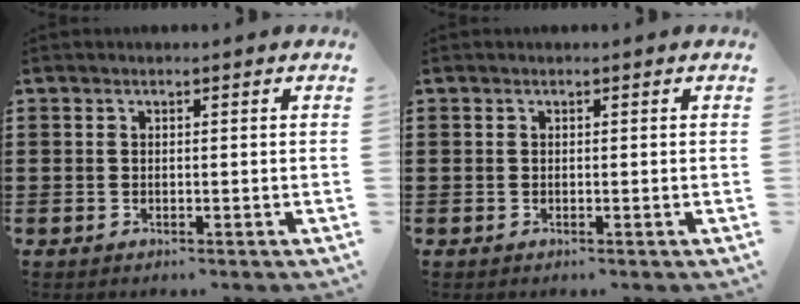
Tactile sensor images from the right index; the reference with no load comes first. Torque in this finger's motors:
{"motor_torque": [-0.01, 0.00, 0.00, 0.00]}